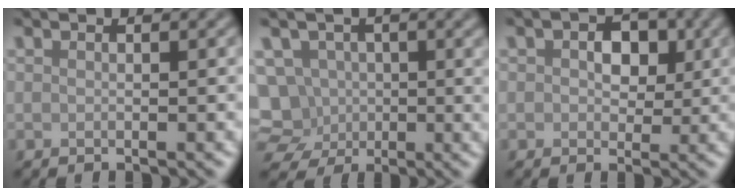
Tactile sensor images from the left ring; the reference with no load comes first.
{"total": 6.0, "force": [-0.3, 5.6, 2.2], "torque": [-0.060, 0.011, -0.014]}
{"total": 2.0, "force": [0.3, 1.5, 1.3], "torque": [-0.030, 0.003, 0.009]}